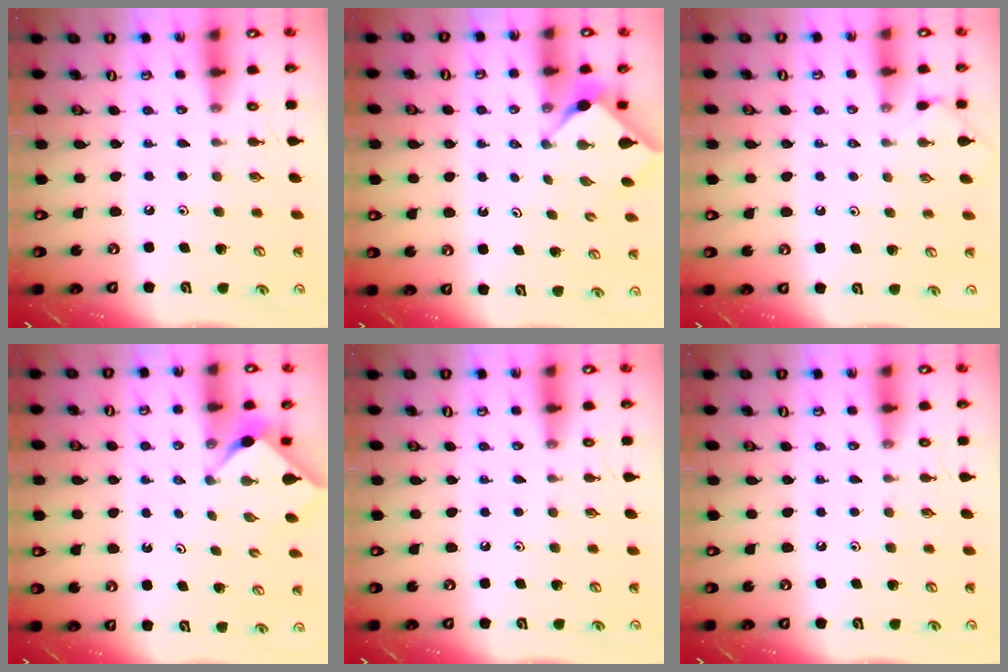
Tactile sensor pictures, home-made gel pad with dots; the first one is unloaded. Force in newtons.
{"total": 3.1, "press": 3.1, "slide": 0.3}
{"total": 2.1, "press": 2.1, "slide": 0.3}
{"total": 2.9, "press": 2.9, "slide": 0.3}
{"total": 0.0}
{"total": 0.0}